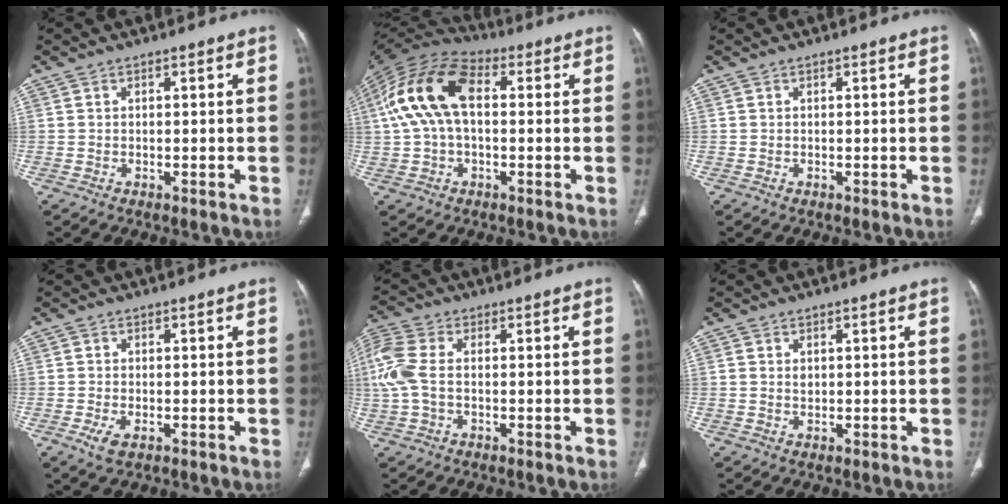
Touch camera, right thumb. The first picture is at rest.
{"total": 15.7, "force": [2.0, 9.2, 12.6], "torque": [-0.254, 0.040, 0.029]}
{"total": 0.0}
{"total": 2.9, "force": [-1.2, 1.4, 2.2], "torque": [-0.052, -0.004, -0.020]}
{"total": 3.0, "force": [-0.1, 1.7, 2.4], "torque": [-0.072, 0.003, -0.005]}
{"total": 1.1, "force": [0.3, 0.8, 0.7], "torque": [-0.013, 0.000, 0.009]}